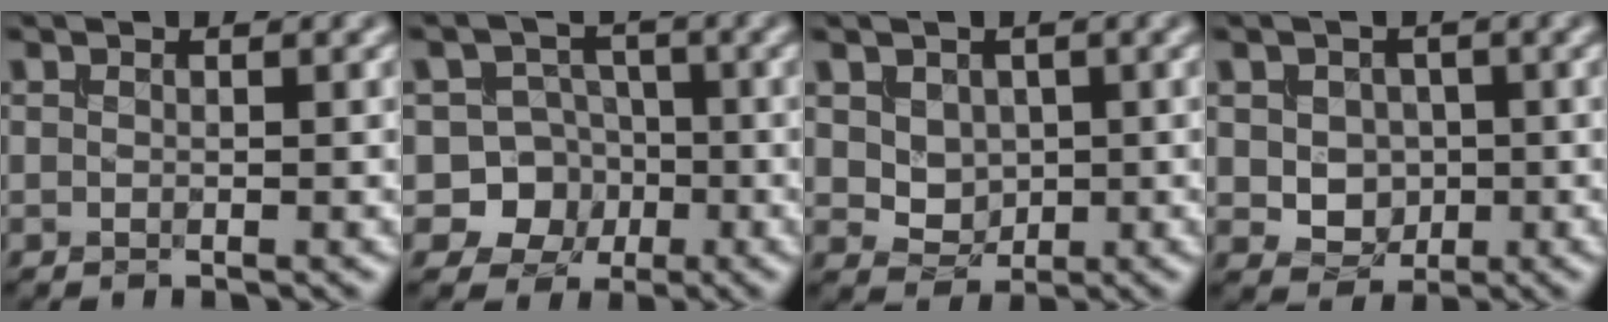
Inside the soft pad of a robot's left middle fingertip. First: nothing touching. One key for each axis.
{"total": 6.8, "fx": -1.9, "fy": 6.3, "fz": 1.4, "tx": -0.006, "ty": 0.010, "tz": -0.056}
{"total": 2.4, "fx": 0.6, "fy": 1.9, "fz": 1.3, "tx": -0.031, "ty": -0.008, "tz": 0.015}
{"total": 3.2, "fx": -0.1, "fy": 2.7, "fz": 1.7, "tx": -0.029, "ty": -0.005, "tz": 0.000}